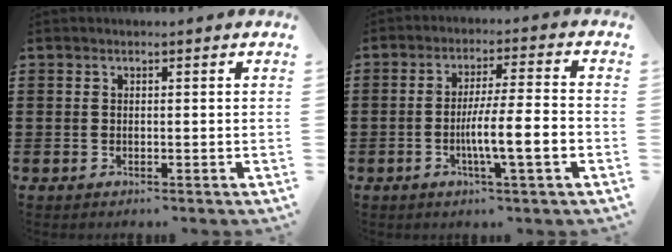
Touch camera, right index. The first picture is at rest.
{"total": 7.6, "force": [-2.4, 0.6, 7.2], "torque": [-0.119, -0.002, -0.043]}